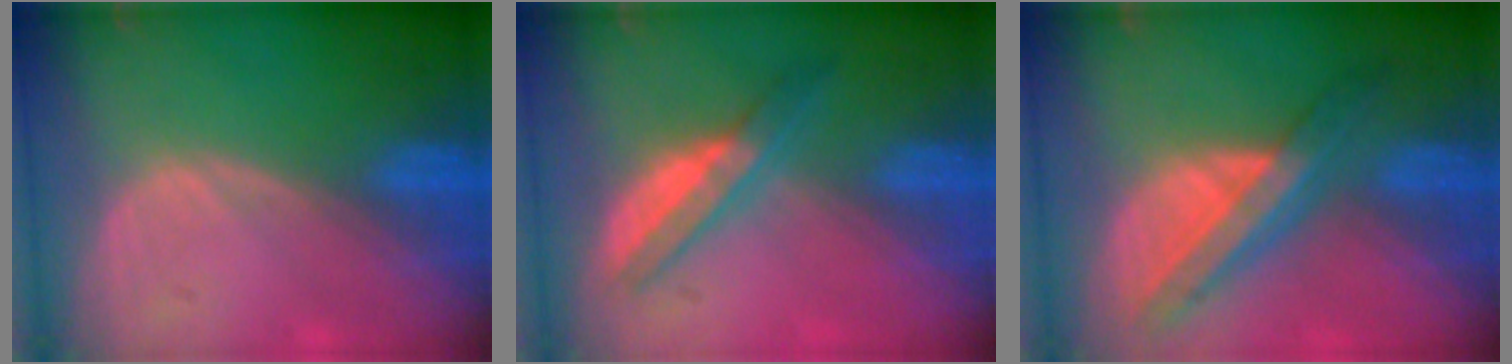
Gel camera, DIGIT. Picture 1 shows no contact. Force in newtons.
{"total": 4.9, "press": 4.8, "slide": 0.7}
{"total": 8.3, "press": 7.1, "slide": 4.4}